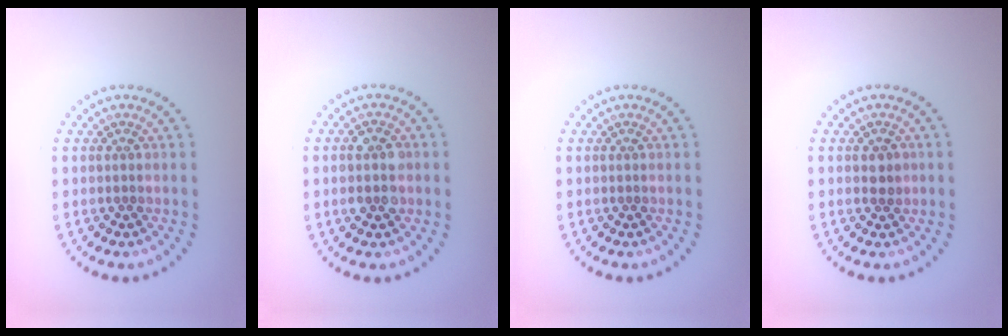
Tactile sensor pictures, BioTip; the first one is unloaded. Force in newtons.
{"total": 2.8, "press": 2.8, "slide": 0.3}
{"total": 0.0}
{"total": 1.3, "press": 1.2, "slide": 0.4}